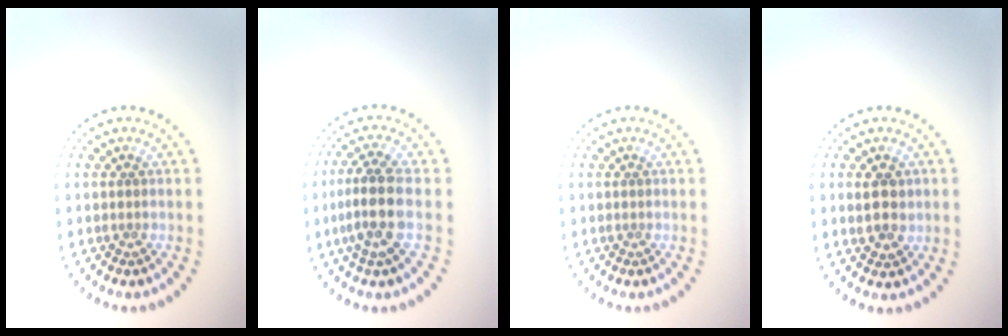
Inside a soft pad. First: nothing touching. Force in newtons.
{"total": 3.8, "press": 3.4, "slide": 1.8}
{"total": 0.0}
{"total": 2.7, "press": 2.7, "slide": 0.6}